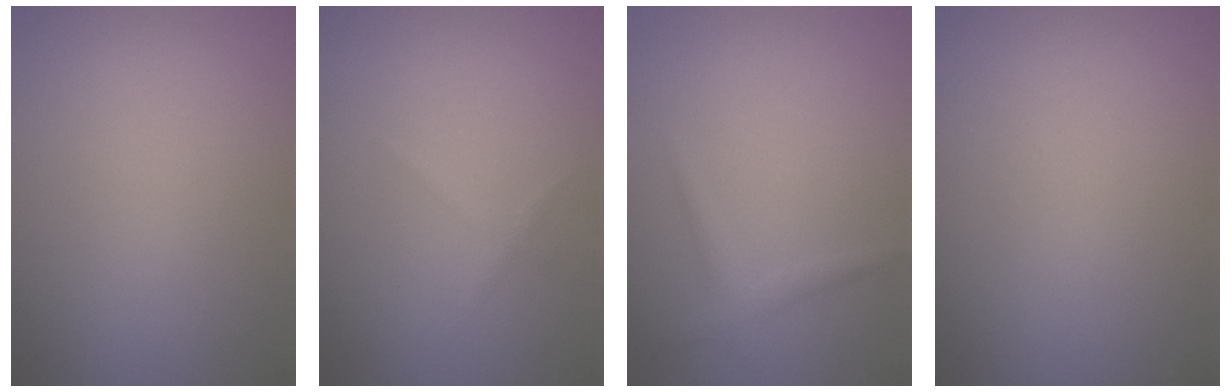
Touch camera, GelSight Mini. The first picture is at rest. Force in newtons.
{"total": 0.7, "press": 0.7, "slide": 0.0}
{"total": 1.2, "press": 1.2, "slide": 0.0}
{"total": 0.0}